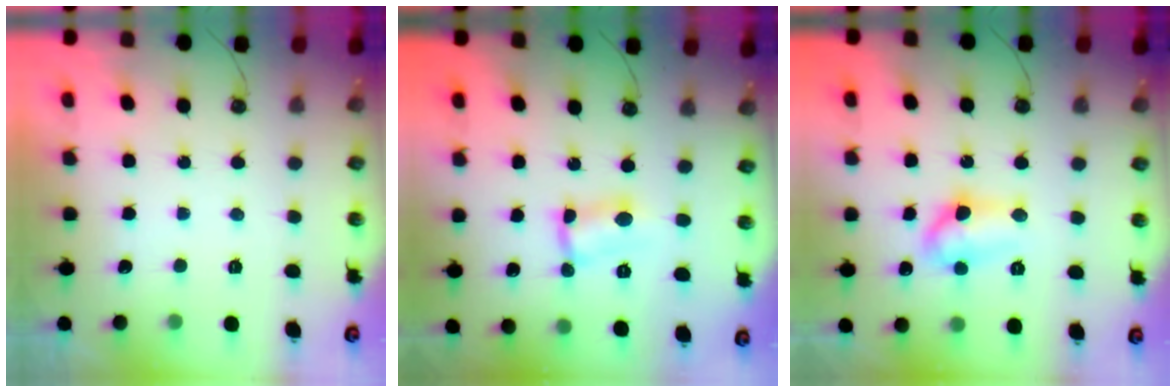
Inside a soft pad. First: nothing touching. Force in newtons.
{"total": 2.0, "press": 2.0, "slide": 0.6}
{"total": 10.0, "press": 9.9, "slide": 1.2}